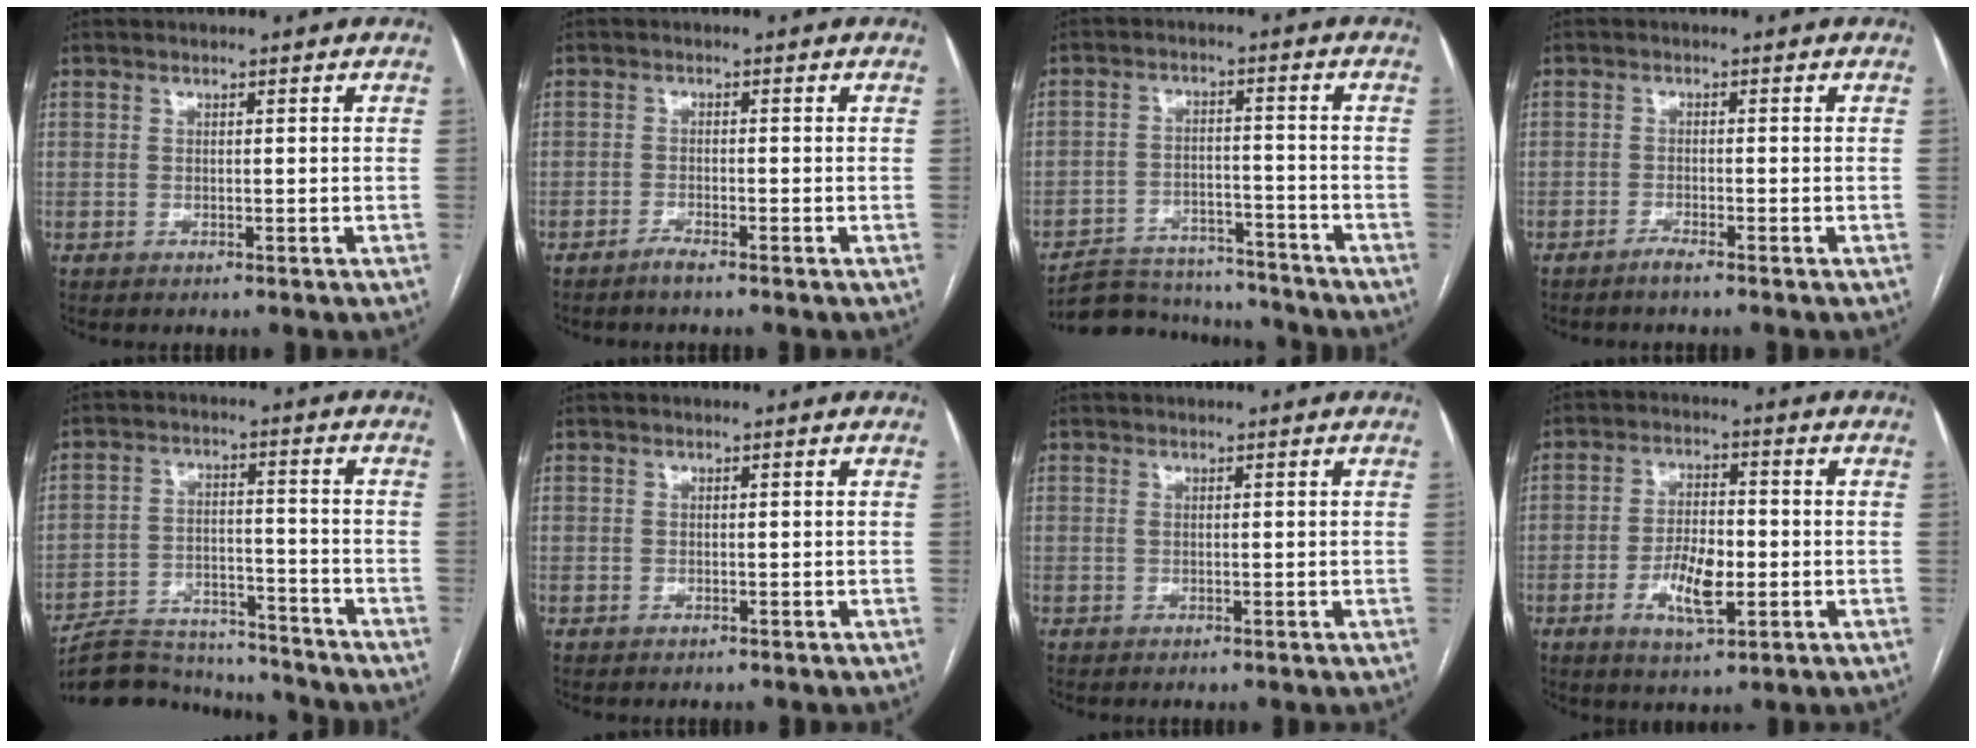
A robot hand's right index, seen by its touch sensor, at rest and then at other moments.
{"total": 1.6, "force": [-1.4, -0.1, 0.7], "torque": [-0.020, -0.002, -0.029]}
{"total": 13.4, "force": [-12.8, 3.4, 2.2], "torque": [-0.033, 0.015, -0.191]}
{"total": 1.5, "force": [-1.3, -0.2, 0.7], "torque": [-0.018, -0.001, -0.028]}
{"total": 15.1, "force": [-14.4, 3.3, 3.3], "torque": [-0.058, 0.018, -0.218]}
{"total": 0.6, "force": [-0.3, 0.5, -0.1], "torque": [-0.004, 0.006, -0.006]}
{"total": 0.0}
{"total": 7.5, "force": [-2.2, 2.7, 6.7], "torque": [-0.129, 0.000, -0.036]}